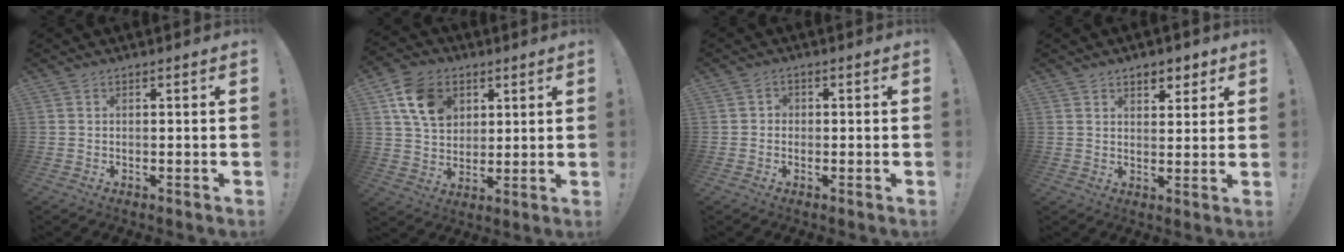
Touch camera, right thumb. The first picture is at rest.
{"total": 13.7, "force": [5.9, 10.3, 6.9], "torque": [-0.106, -0.012, 0.118]}
{"total": 2.1, "force": [-0.9, 1.7, 0.9], "torque": [-0.020, 0.010, -0.015]}
{"total": 5.0, "force": [3.4, 3.2, 1.6], "torque": [-0.007, -0.021, 0.060]}